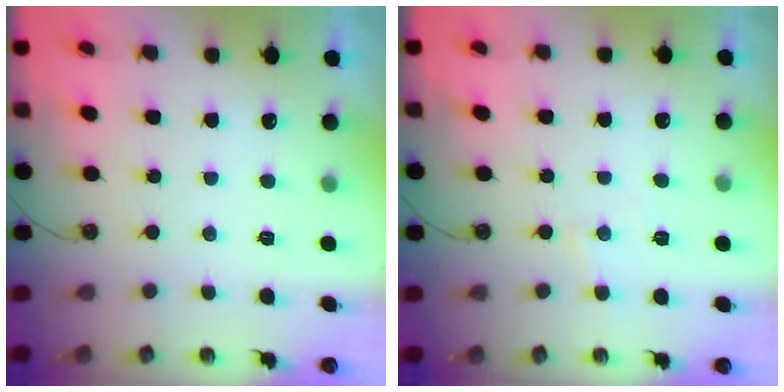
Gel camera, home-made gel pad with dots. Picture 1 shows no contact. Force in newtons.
{"total": 4.3, "press": 4.2, "slide": 0.7}